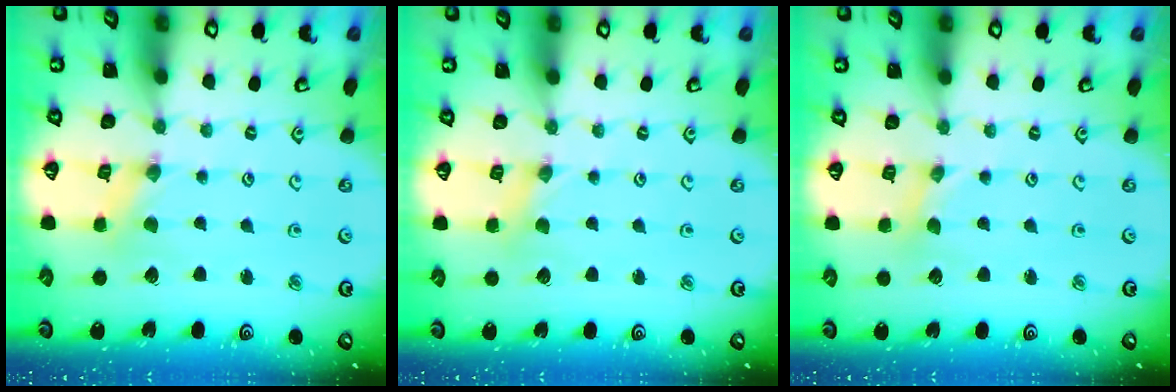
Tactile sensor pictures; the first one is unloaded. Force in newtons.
{"total": 0.0}
{"total": 0.8, "press": 0.8, "slide": 0.2}